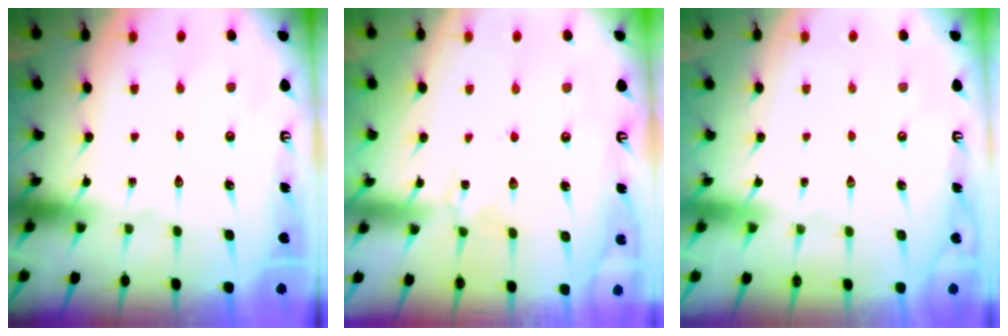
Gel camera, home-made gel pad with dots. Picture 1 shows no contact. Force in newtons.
{"total": 3.8, "press": 3.8, "slide": 0.5}
{"total": 1.6, "press": 1.6, "slide": 0.1}